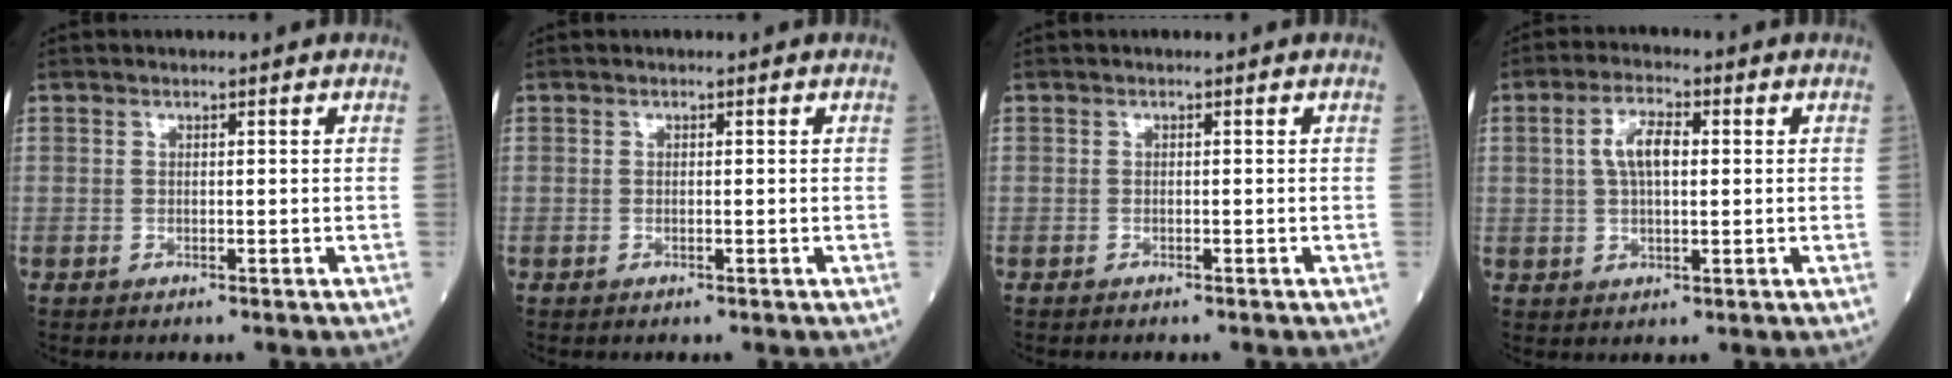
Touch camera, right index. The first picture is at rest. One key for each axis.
{"total": 0.0}
{"total": 1.1, "fx": -0.8, "fy": 0.6, "fz": 0.6, "tx": -0.019, "ty": -0.002, "tz": -0.008}
{"total": 6.3, "fx": 1.1, "fy": 2.7, "fz": 5.6, "tx": -0.122, "ty": 0.015, "tz": 0.023}